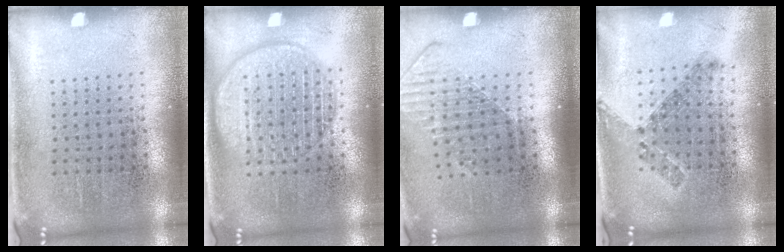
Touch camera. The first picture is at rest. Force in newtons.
{"total": 2.3, "press": 2.3, "slide": 0.3}
{"total": 1.6, "press": 1.2, "slide": 1.0}
{"total": 0.9, "press": 0.8, "slide": 0.5}